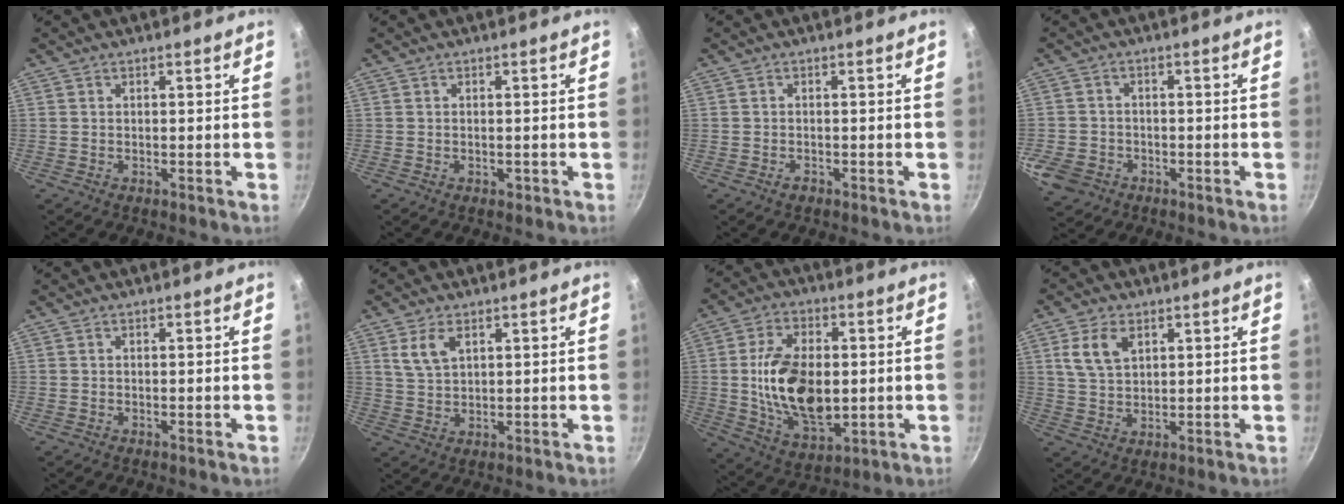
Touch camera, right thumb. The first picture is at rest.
{"total": 0.7, "force": [-0.3, 0.5, 0.4], "torque": [-0.003, 0.003, -0.002]}
{"total": 1.1, "force": [-0.7, 0.6, 0.6], "torque": [-0.007, 0.004, -0.011]}
{"total": 6.8, "force": [-3.2, 5.5, 2.3], "torque": [-0.054, 0.013, -0.051]}
{"total": 0.0}
{"total": 5.0, "force": [2.4, 2.7, 3.4], "torque": [-0.063, -0.008, 0.054]}
{"total": 17.0, "force": [-0.1, 9.9, 13.9], "torque": [-0.229, -0.008, 0.009]}
{"total": 7.0, "force": [2.9, 4.3, 4.7], "torque": [-0.083, -0.007, 0.060]}